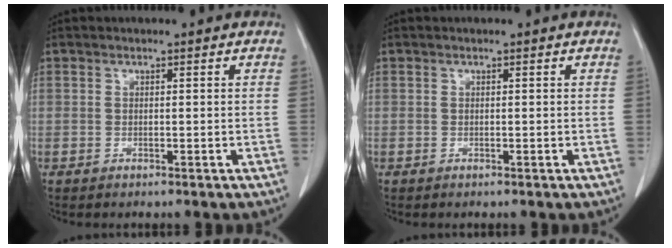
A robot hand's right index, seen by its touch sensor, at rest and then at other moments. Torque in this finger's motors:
{"motor_torque": [0.02, -0.02, 0.00, 0.00]}